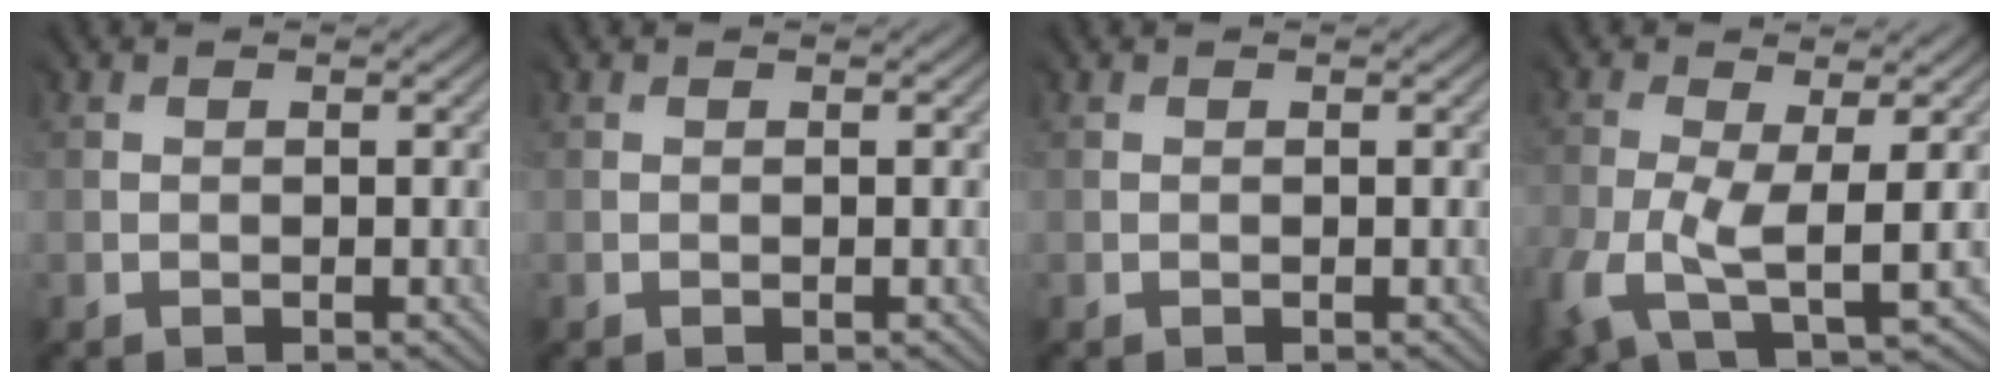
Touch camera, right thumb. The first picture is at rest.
{"total": 0.0}
{"total": 0.0}
{"total": 6.7, "force": [-1.9, 2.6, 5.9], "torque": [-0.156, -0.016, -0.037]}